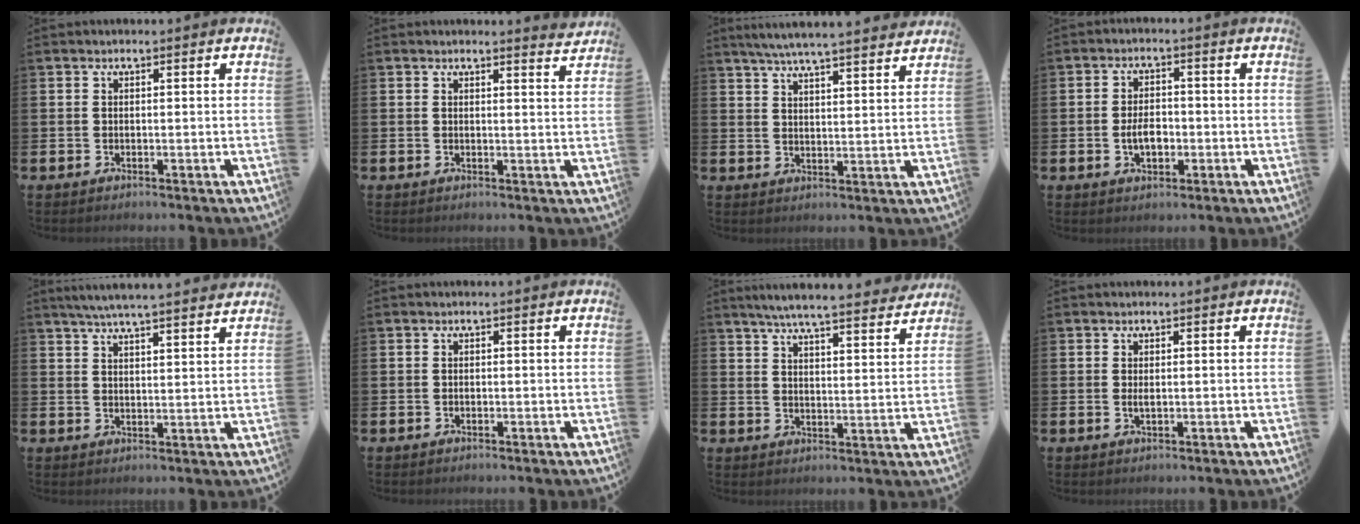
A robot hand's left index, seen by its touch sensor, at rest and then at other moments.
{"total": 2.1, "force": [2.1, -0.1, 0.0], "torque": [0.019, -0.021, 0.033]}
{"total": 5.9, "force": [5.6, -0.3, 1.7], "torque": [-0.048, -0.031, 0.099]}
{"total": 3.8, "force": [-0.8, 2.3, 2.9], "torque": [-0.037, -0.003, -0.020]}
{"total": 5.4, "force": [5.2, -0.3, 1.4], "torque": [-0.040, -0.023, 0.092]}
{"total": 0.0}
{"total": 6.4, "force": [6.1, 0.0, 1.9], "torque": [-0.046, -0.043, 0.103]}
{"total": 0.9, "force": [0.2, 0.3, 0.9], "torque": [-0.015, 0.002, 0.001]}